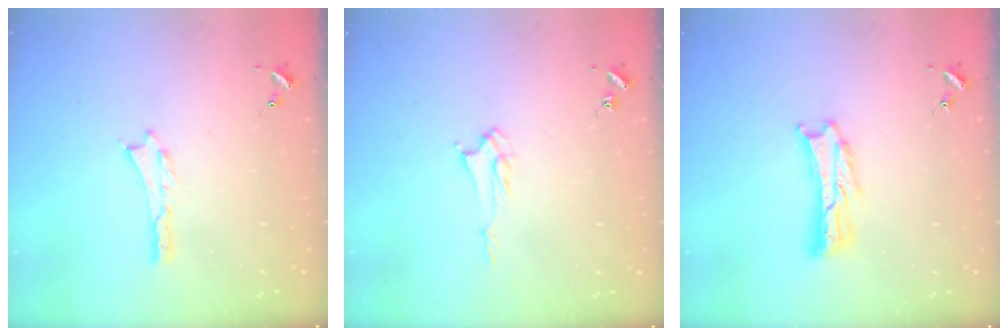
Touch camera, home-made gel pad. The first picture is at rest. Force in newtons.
{"total": 2.4, "press": 2.4, "slide": 0.3}
{"total": 1.6, "press": 1.6, "slide": 0.3}